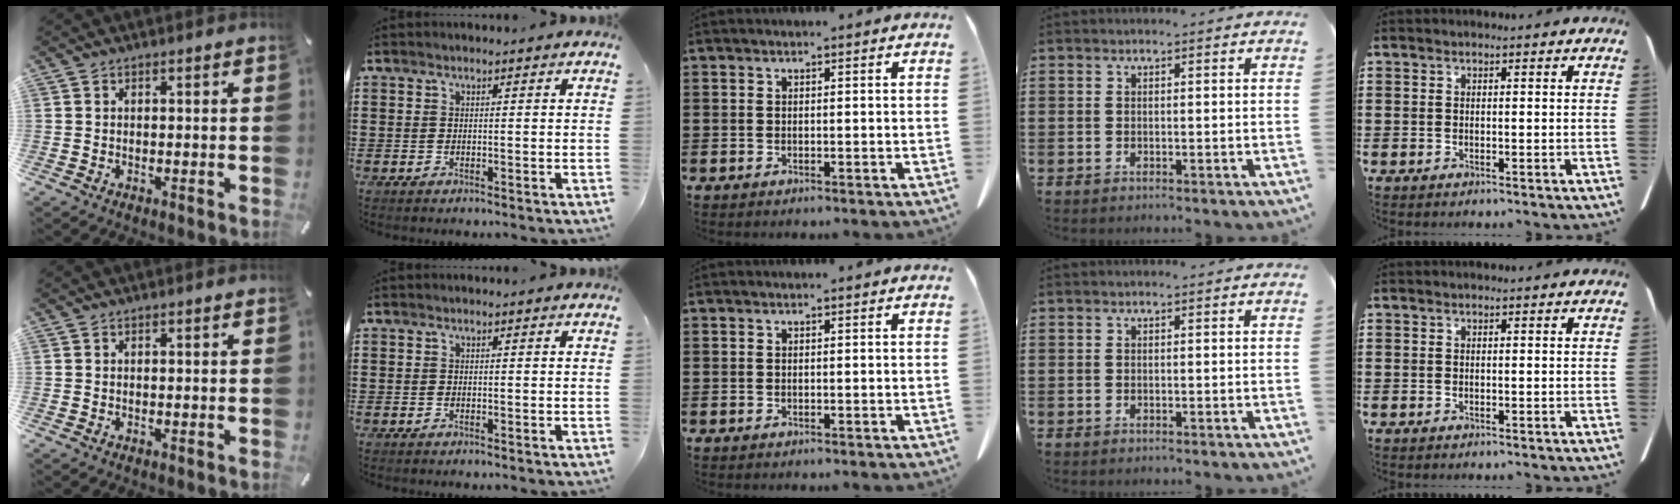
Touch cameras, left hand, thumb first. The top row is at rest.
{}